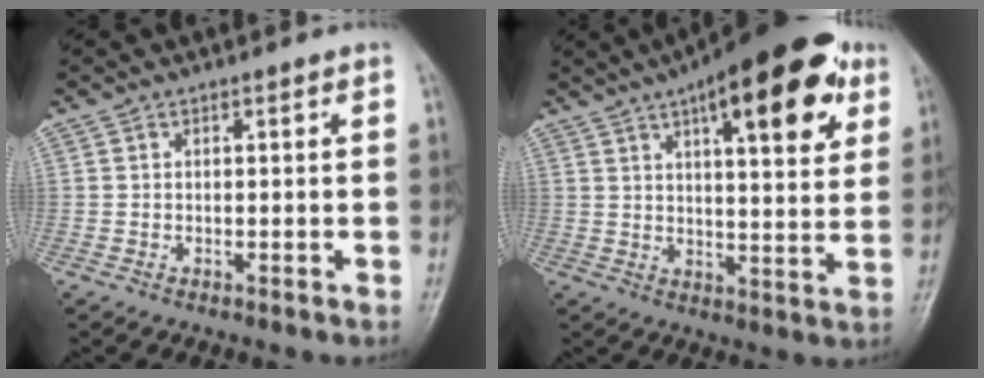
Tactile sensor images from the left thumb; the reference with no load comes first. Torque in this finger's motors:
{"motor_torque": [0.66, 0.66, 1.64, -1.12, 0.25]}